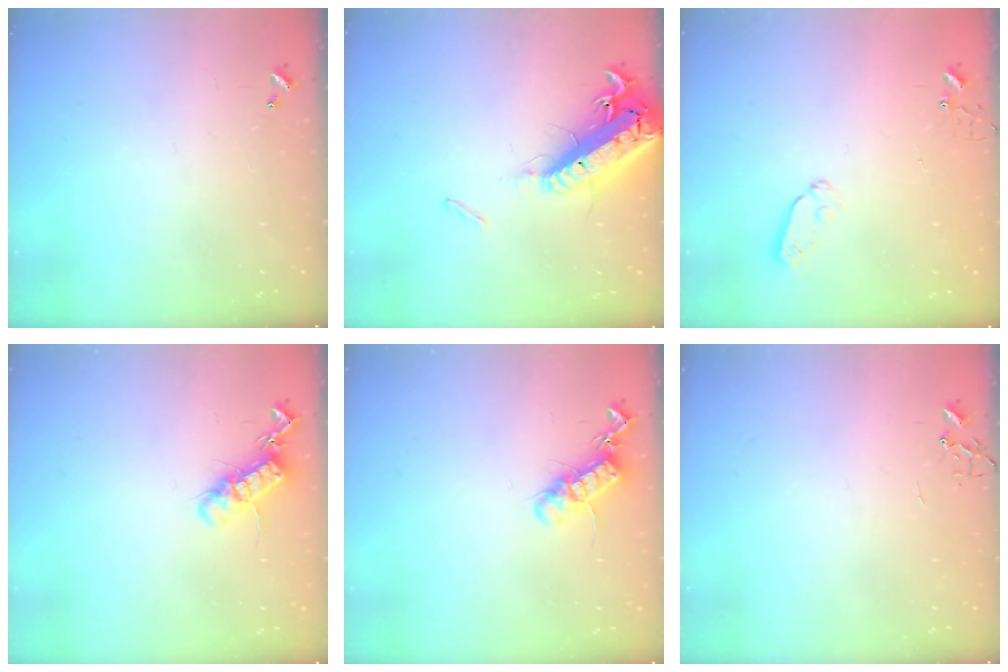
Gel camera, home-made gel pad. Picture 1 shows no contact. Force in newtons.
{"total": 19.7, "press": 19.2, "slide": 4.1}
{"total": 3.6, "press": 3.5, "slide": 0.5}
{"total": 13.1, "press": 13.1, "slide": 0.2}
{"total": 13.1, "press": 13.1, "slide": 0.2}
{"total": 0.0}